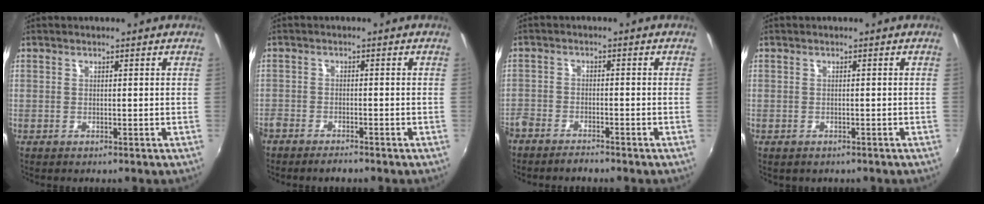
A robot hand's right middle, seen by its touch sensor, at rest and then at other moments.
{"total": 4.0, "force": [-3.6, 1.1, 1.5], "torque": [-0.047, -0.013, -0.066]}
{"total": 5.8, "force": [-5.0, 2.1, 1.9], "torque": [-0.062, -0.012, -0.092]}
{"total": 1.3, "force": [-0.9, 0.8, 0.5], "torque": [-0.013, -0.006, -0.010]}